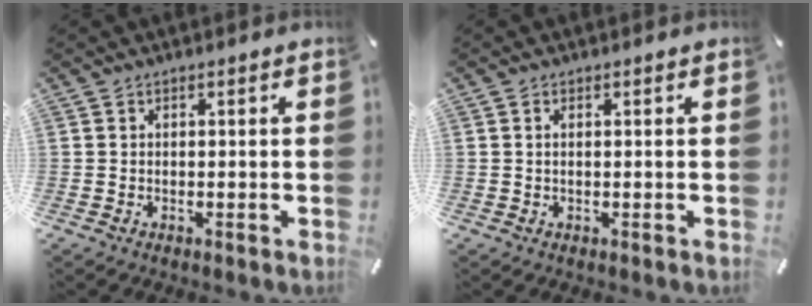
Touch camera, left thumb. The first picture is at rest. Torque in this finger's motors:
{"motor_torque": [-0.45, -0.39, 0.00, 0.09, -0.01]}